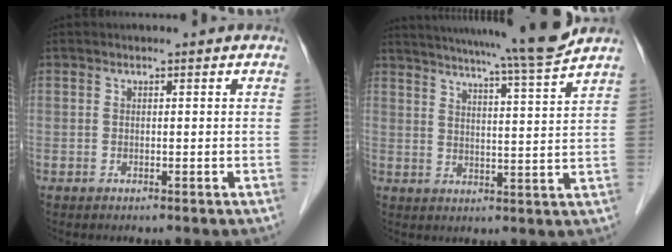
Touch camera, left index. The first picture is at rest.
{"total": 15.3, "force": [13.6, -2.0, 6.7], "torque": [-0.114, -0.034, 0.184]}